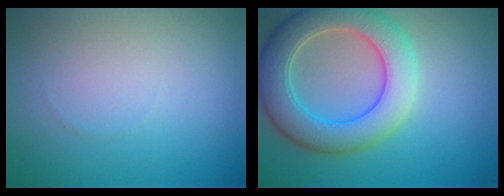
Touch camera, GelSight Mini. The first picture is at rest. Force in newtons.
{"total": 7.2, "press": 7.2, "slide": 0.5}